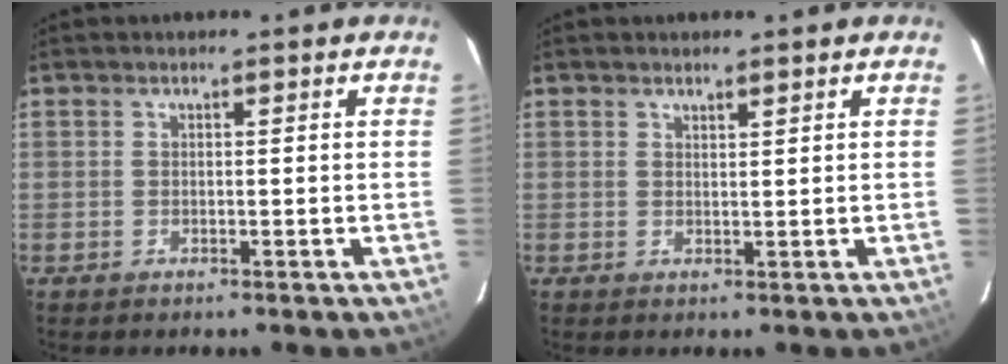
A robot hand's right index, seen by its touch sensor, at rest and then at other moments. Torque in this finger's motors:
{"motor_torque": [-0.17, -0.07, -0.03, 0.00]}